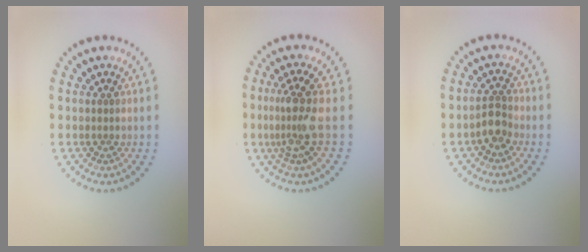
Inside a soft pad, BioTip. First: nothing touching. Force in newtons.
{"total": 3.5, "press": 2.7, "slide": 2.2}
{"total": 2.0, "press": 1.7, "slide": 1.0}